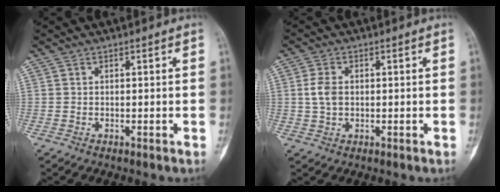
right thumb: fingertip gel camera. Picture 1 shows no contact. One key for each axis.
{"total": 3.9, "fx": 0.3, "fy": 2.6, "fz": 2.9, "tx": -0.059, "ty": 0.005, "tz": 0.005}